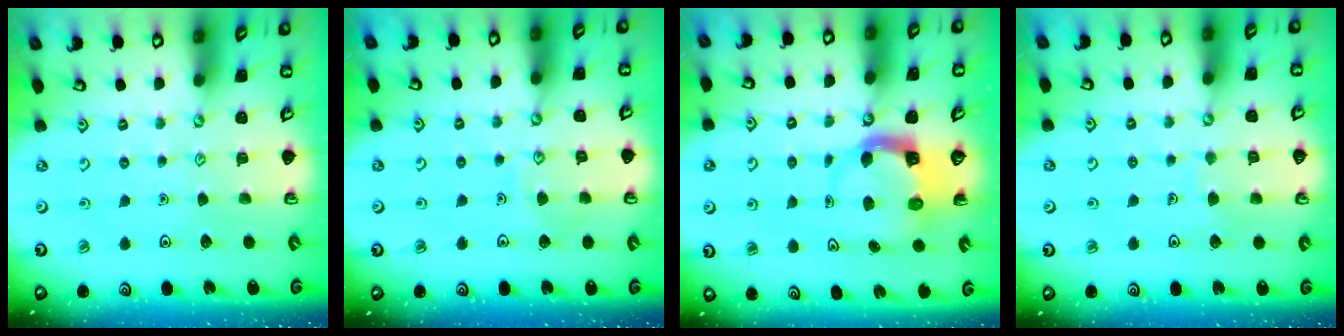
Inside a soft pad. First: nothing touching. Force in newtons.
{"total": 6.2, "press": 6.2, "slide": 0.5}
{"total": 4.0, "press": 4.0, "slide": 0.6}
{"total": 3.9, "press": 3.9, "slide": 0.2}